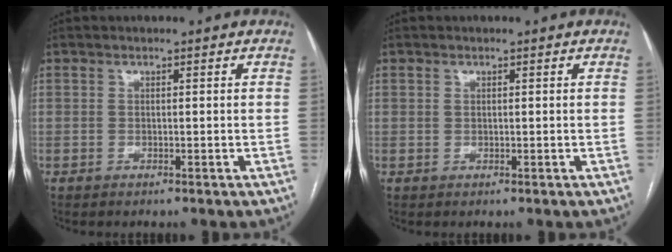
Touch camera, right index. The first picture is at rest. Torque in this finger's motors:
{"motor_torque": [-0.12, -0.06, -0.04, -0.01]}